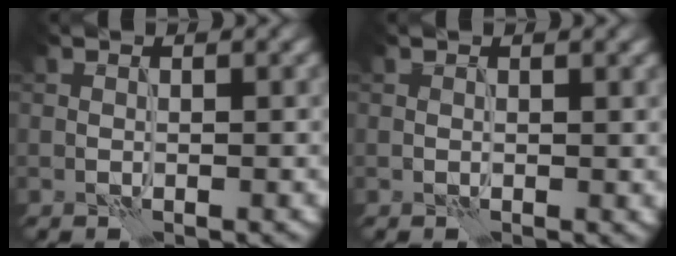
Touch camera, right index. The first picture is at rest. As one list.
[{"total": 0.9, "force": [0.5, 0.3, 0.7], "torque": [-0.005, -0.001, 0.008]}]